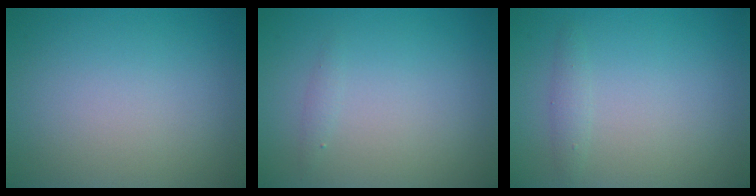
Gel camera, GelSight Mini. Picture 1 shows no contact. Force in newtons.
{"total": 0.6, "press": 0.6, "slide": 0.0}
{"total": 1.1, "press": 1.1, "slide": 0.0}